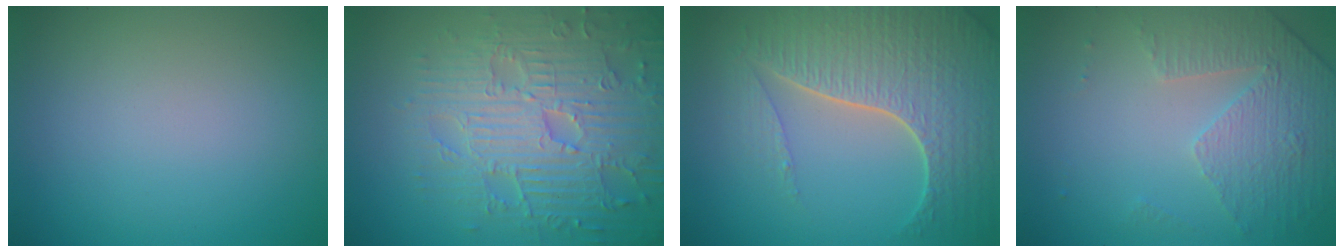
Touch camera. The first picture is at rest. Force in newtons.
{"total": 7.9, "press": 6.1, "slide": 5.1}
{"total": 7.8, "press": 5.7, "slide": 5.3}
{"total": 4.8, "press": 3.2, "slide": 3.5}